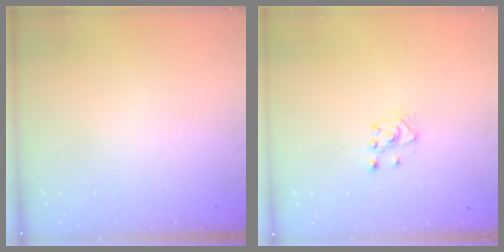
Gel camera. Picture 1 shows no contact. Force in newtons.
{"total": 2.5, "press": 2.4, "slide": 0.9}